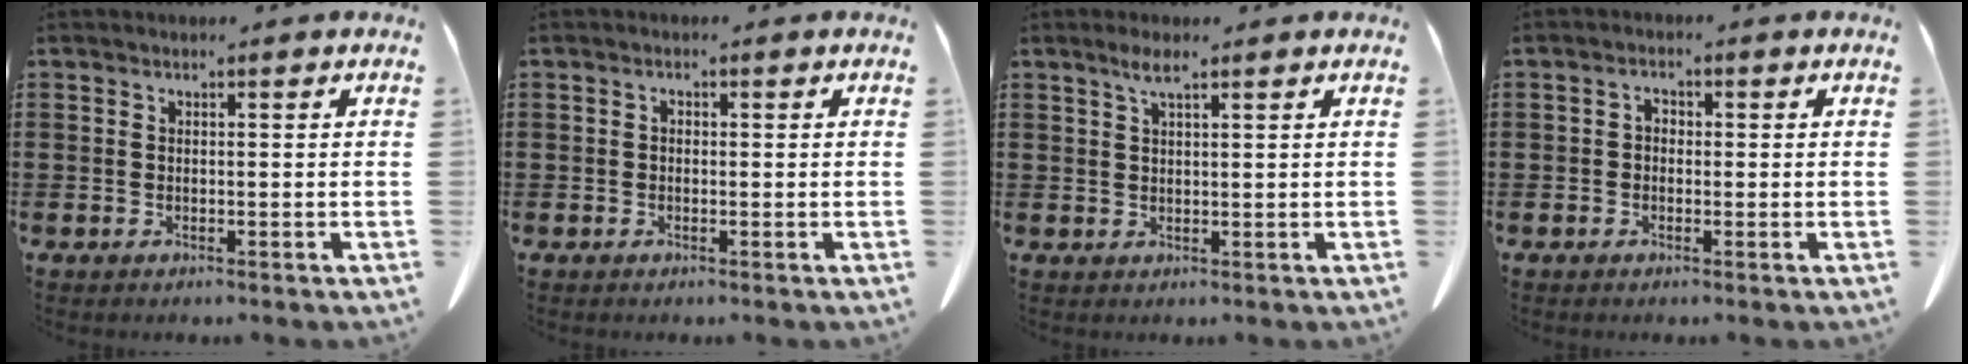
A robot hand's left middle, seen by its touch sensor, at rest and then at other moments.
{"total": 0.7, "force": [-0.3, 0.4, 0.5], "torque": [-0.011, -0.001, -0.005]}
{"total": 2.7, "force": [1.6, 0.5, 2.1], "torque": [-0.045, 0.003, 0.029]}
{"total": 1.4, "force": [-0.6, 0.9, 0.9], "torque": [-0.018, 0.003, -0.013]}